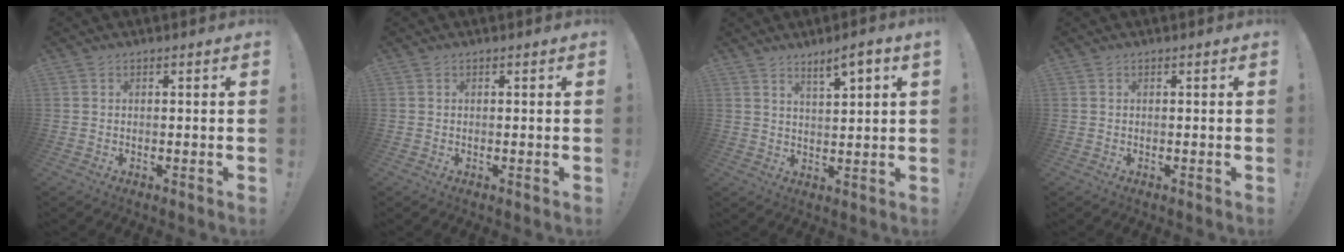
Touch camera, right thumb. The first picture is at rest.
{"total": 0.0}
{"total": 5.1, "force": [3.7, 0.3, 3.5], "torque": [-0.052, -0.021, 0.059]}
{"total": 0.0}